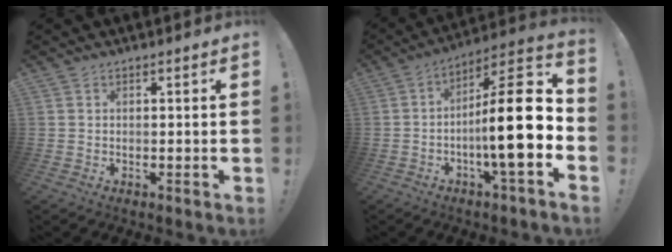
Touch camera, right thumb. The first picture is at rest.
{"total": 20.2, "force": [-3.3, 4.2, 19.5], "torque": [-0.322, 0.019, -0.059]}